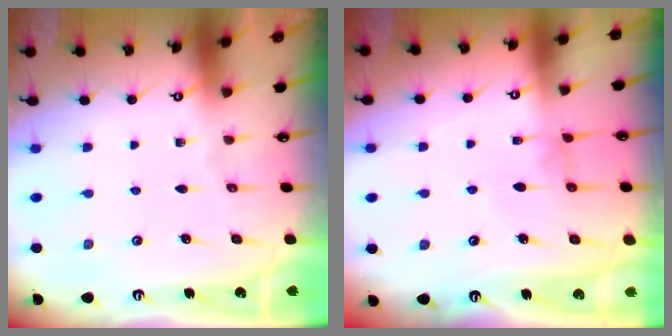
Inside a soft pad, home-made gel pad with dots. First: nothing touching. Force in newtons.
{"total": 1.1, "press": 0.9, "slide": 0.5}